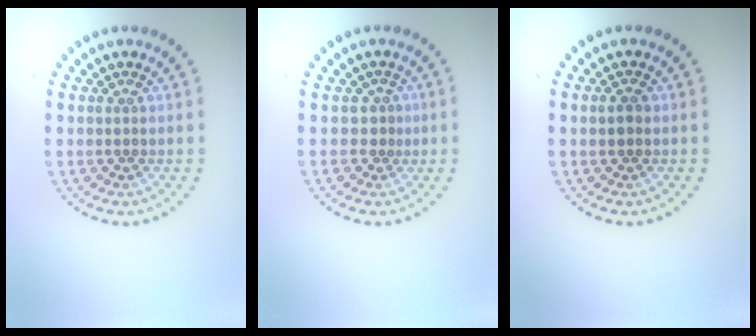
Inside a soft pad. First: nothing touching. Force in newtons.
{"total": 1.0, "press": 0.5, "slide": 0.8}
{"total": 1.1, "press": 1.1, "slide": 0.2}